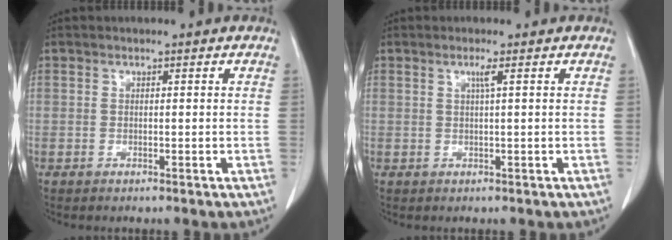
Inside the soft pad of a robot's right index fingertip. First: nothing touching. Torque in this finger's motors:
{"motor_torque": [0.26, 0.04, 0.00, 0.02]}